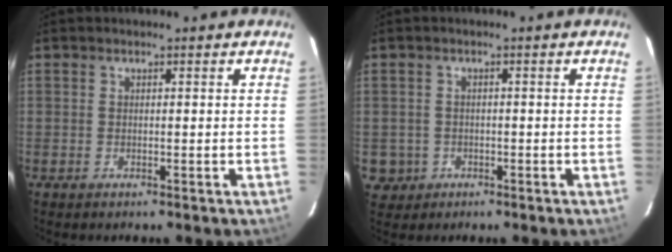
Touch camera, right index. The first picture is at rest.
{"total": 4.4, "force": [-1.0, 4.3, 0.6], "torque": [-0.020, 0.014, -0.005]}